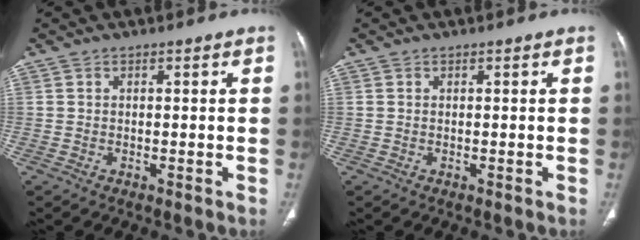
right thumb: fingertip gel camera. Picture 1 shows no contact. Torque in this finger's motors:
{"motor_torque": [0.17, 0.06, 0.13, -0.07, -0.03]}